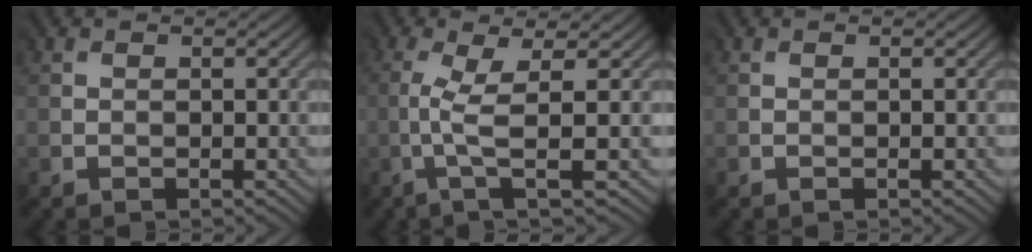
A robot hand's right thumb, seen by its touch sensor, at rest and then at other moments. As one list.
[{"total": 3.9, "force": [-0.8, 0.1, 3.8], "torque": [-0.079, 0.007, -0.018]}, {"total": 0.0}]